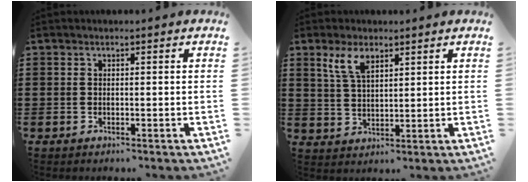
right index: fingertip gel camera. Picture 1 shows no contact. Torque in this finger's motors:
{"motor_torque": [0.60, 0.11, 0.41, 0.08]}